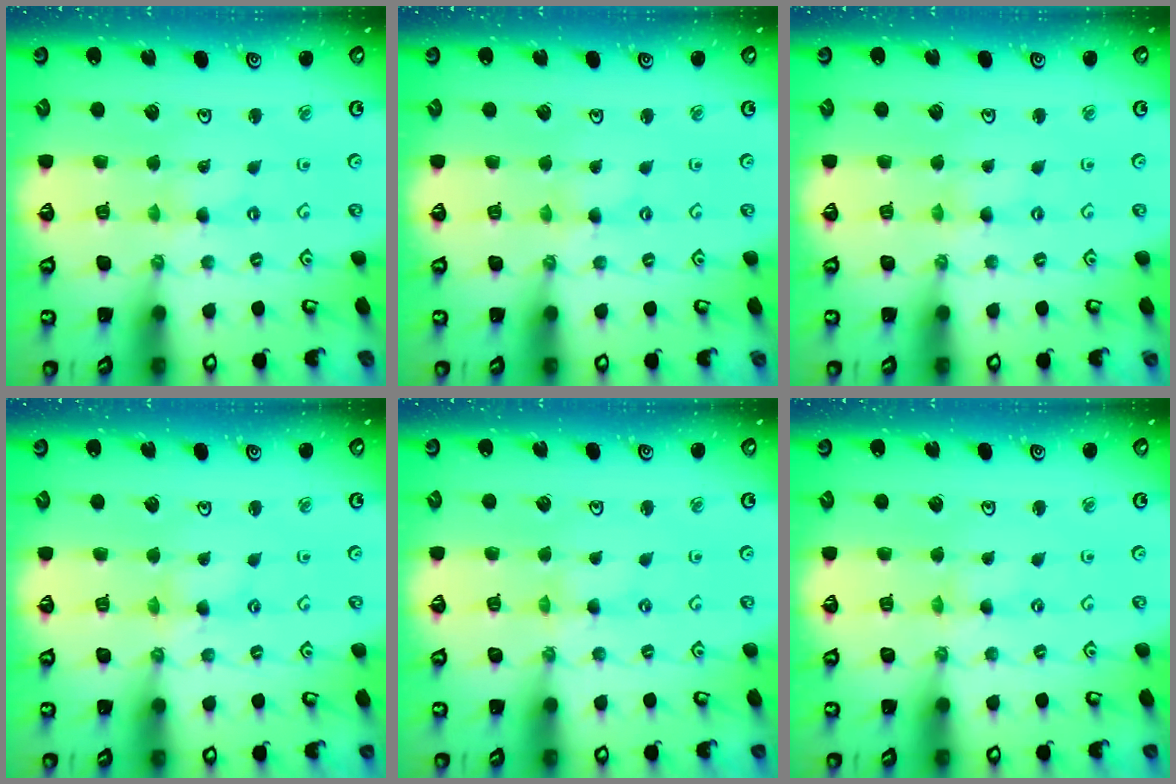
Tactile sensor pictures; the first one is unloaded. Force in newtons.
{"total": 0.5, "press": 0.5, "slide": 0.1}
{"total": 0.6, "press": 0.6, "slide": 0.1}
{"total": 2.4, "press": 2.3, "slide": 0.4}
{"total": 0.0}
{"total": 0.0}